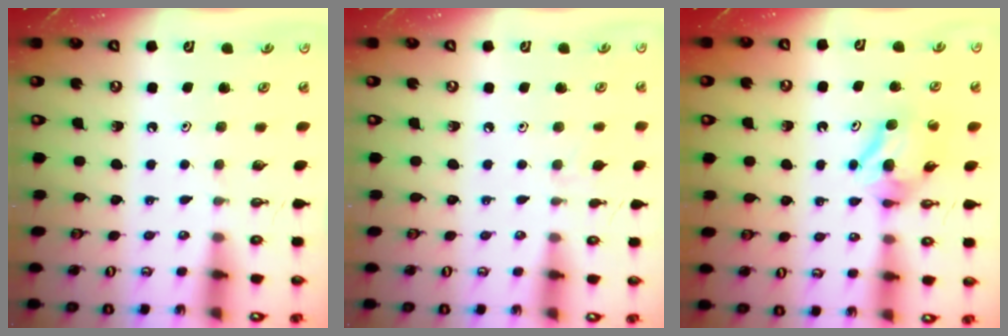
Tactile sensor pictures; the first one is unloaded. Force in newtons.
{"total": 5.5, "press": 5.5, "slide": 0.7}
{"total": 7.7, "press": 7.6, "slide": 0.6}